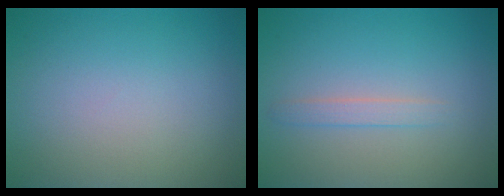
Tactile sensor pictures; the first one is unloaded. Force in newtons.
{"total": 1.2, "press": 1.2, "slide": 0.1}